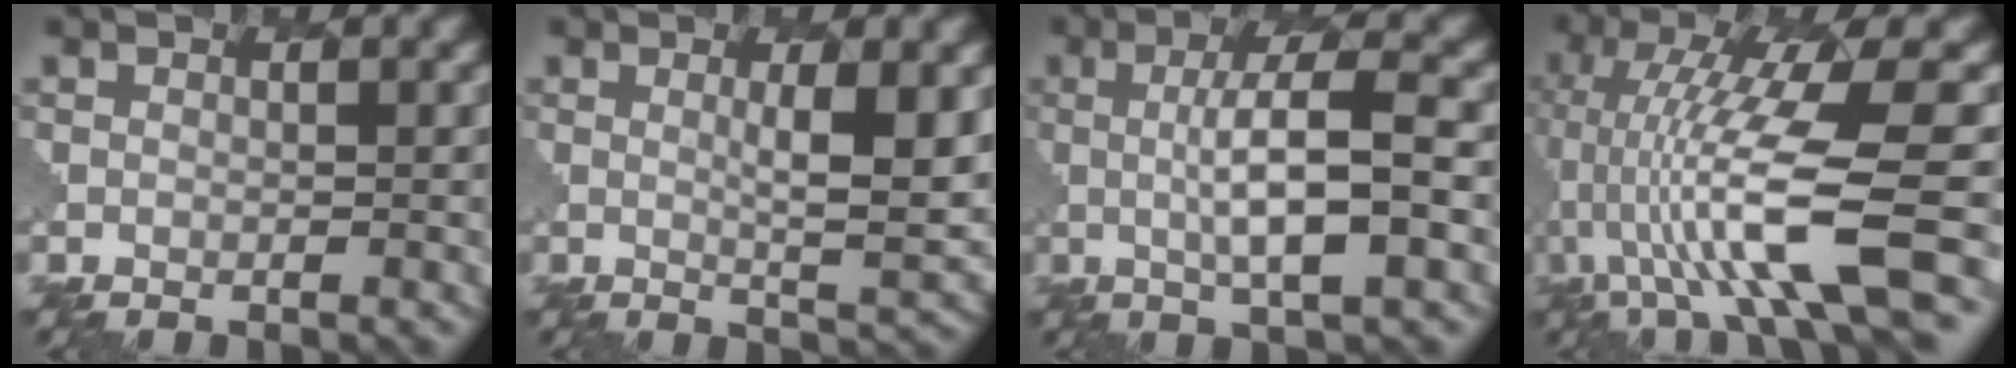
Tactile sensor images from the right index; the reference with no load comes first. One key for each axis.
{"total": 4.4, "fx": 1.0, "fy": 0.8, "fz": 4.2, "tx": -0.064, "ty": -0.007, "tz": 0.019}
{"total": 6.1, "fx": 0.3, "fy": 1.3, "fz": 5.9, "tx": -0.102, "ty": 0.004, "tz": 0.002}
{"total": 10.8, "fx": -2.0, "fy": 2.1, "fz": 10.4, "tx": -0.192, "ty": 0.008, "tz": -0.030}